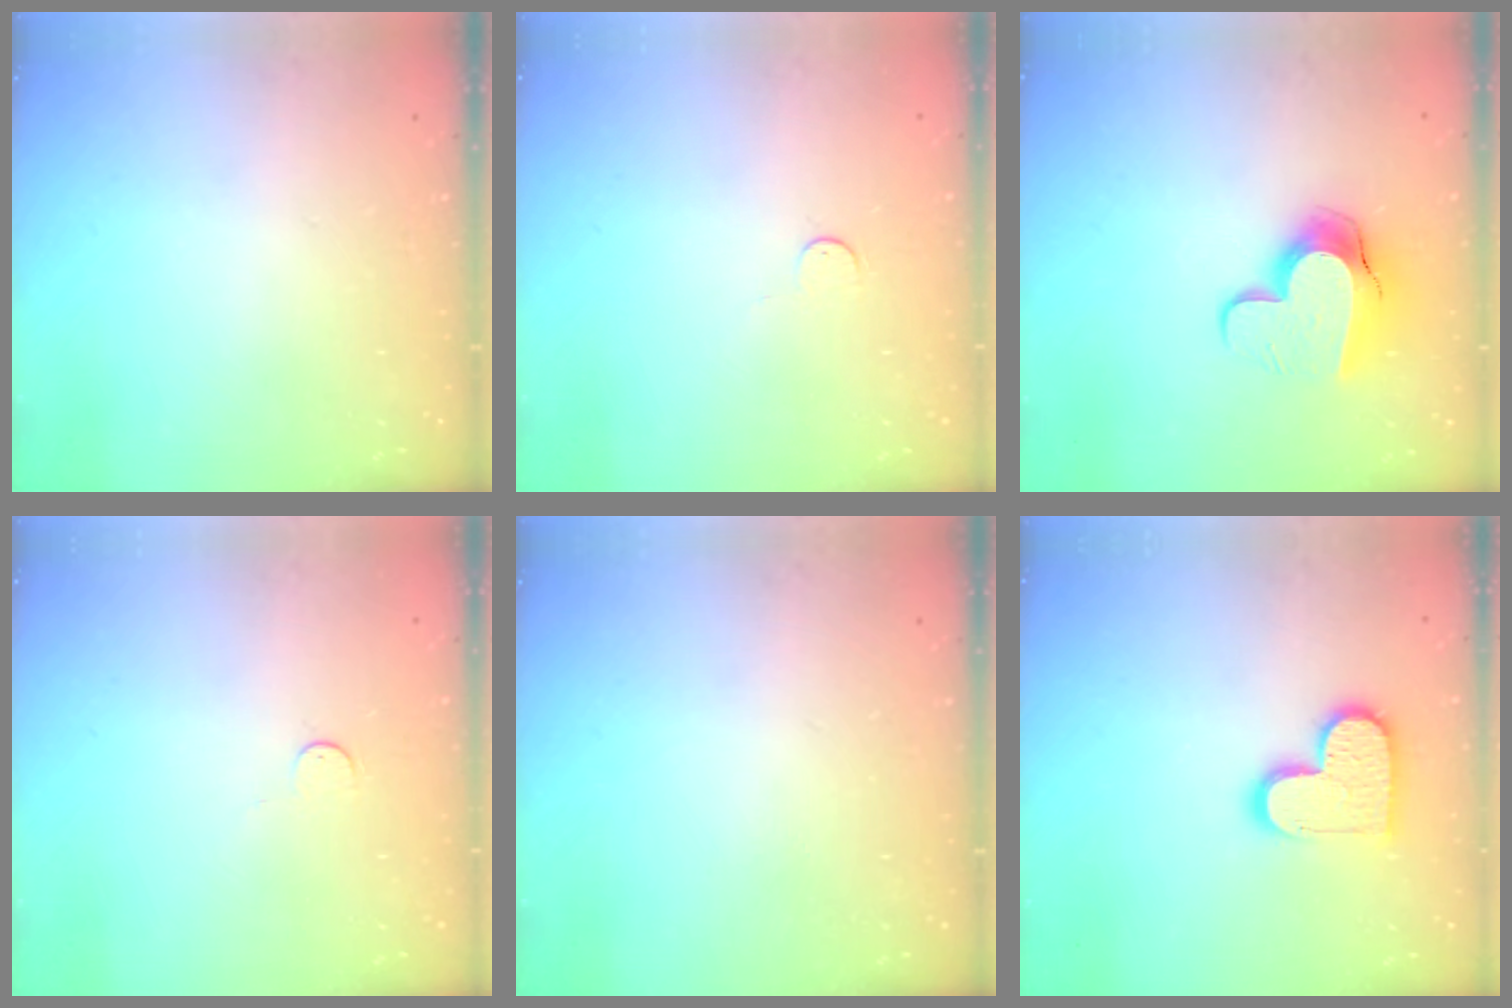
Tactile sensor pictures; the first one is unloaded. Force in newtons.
{"total": 3.2, "press": 3.2, "slide": 0.4}
{"total": 11.2, "press": 11.2, "slide": 1.0}
{"total": 3.2, "press": 3.2, "slide": 0.4}
{"total": 0.0}
{"total": 13.0, "press": 13.0, "slide": 1.0}